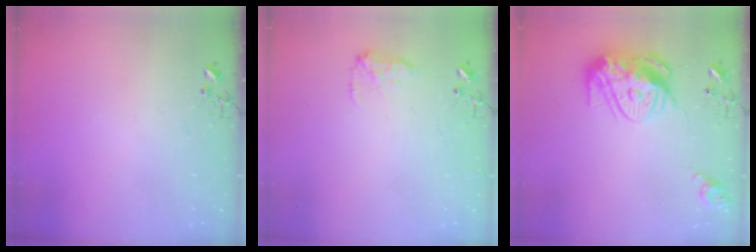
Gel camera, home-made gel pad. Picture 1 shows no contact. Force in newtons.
{"total": 8.7, "press": 8.6, "slide": 0.5}
{"total": 14.9, "press": 14.8, "slide": 1.2}